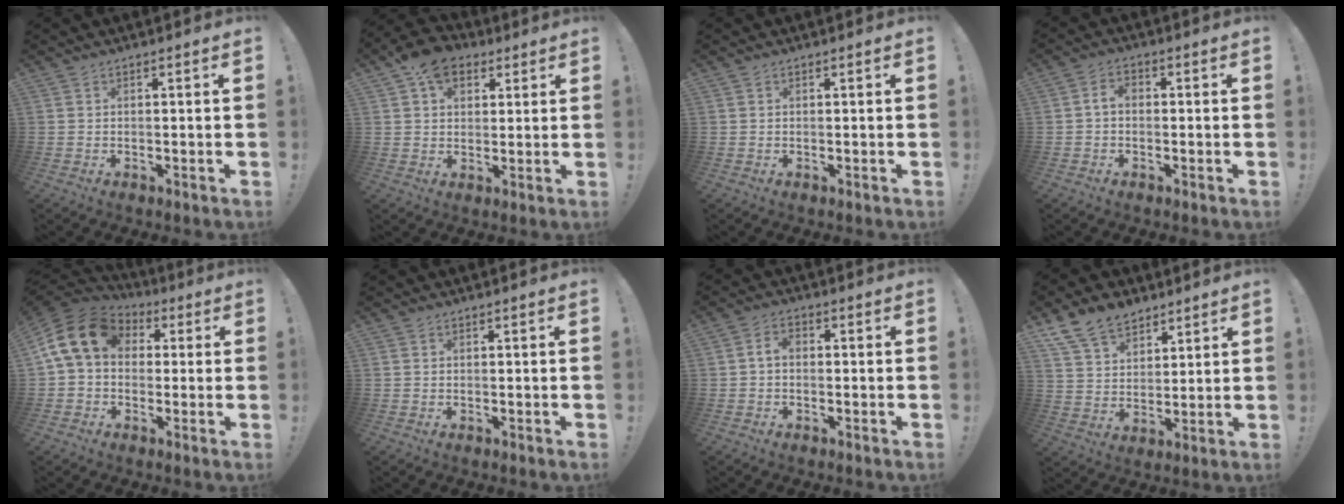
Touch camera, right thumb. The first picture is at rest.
{"total": 10.0, "force": [5.1, 7.1, 4.9], "torque": [-0.073, -0.013, 0.097]}
{"total": 0.0}
{"total": 3.4, "force": [-0.5, 2.1, 2.7], "torque": [-0.049, 0.015, -0.010]}
{"total": 14.2, "force": [3.3, 10.5, 9.0], "torque": [-0.161, 0.008, 0.067]}
{"total": 0.0}
{"total": 3.1, "force": [-0.6, 1.9, 2.3], "torque": [-0.045, 0.013, -0.010]}
{"total": 11.8, "force": [8.7, 7.1, 3.8], "torque": [-0.070, -0.055, 0.171]}